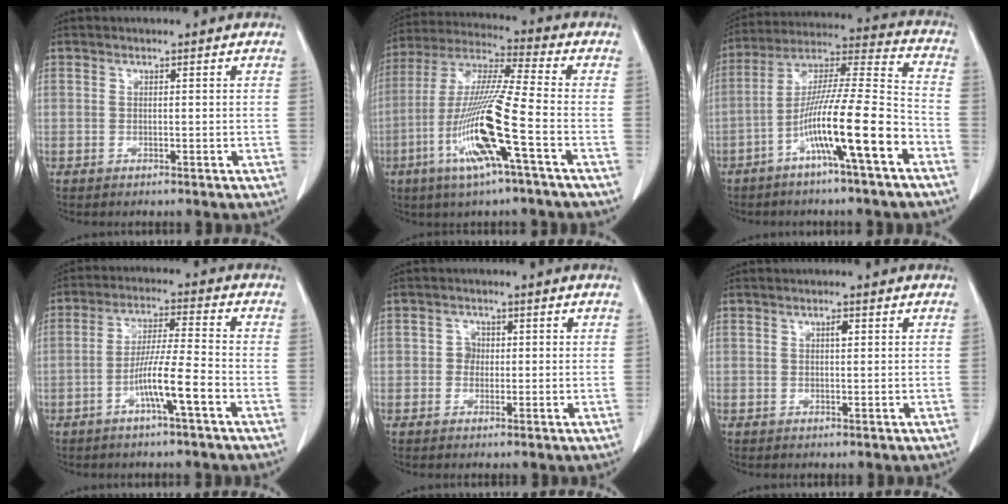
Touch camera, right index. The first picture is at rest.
{"total": 14.4, "force": [-5.2, -0.4, 13.4], "torque": [-0.277, -0.011, -0.105]}
{"total": 15.6, "force": [-7.1, 0.0, 13.8], "torque": [-0.248, 0.004, -0.127]}
{"total": 7.9, "force": [-3.5, -0.3, 7.0], "torque": [-0.132, 0.004, -0.067]}
{"total": 1.9, "force": [-0.2, 1.7, 0.8], "torque": [-0.006, 0.006, -0.006]}
{"total": 1.1, "force": [0.4, 0.4, 1.0], "torque": [-0.017, 0.002, 0.004]}